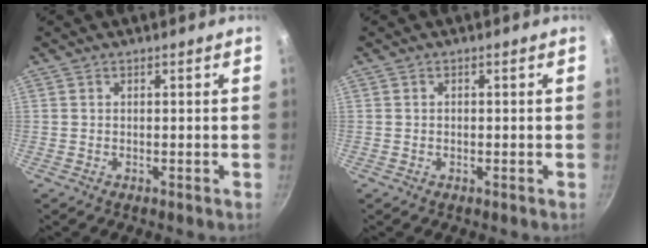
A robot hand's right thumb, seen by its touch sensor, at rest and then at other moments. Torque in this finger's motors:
{"motor_torque": [0.06, -0.13, 0.13, 0.11, 0.03]}